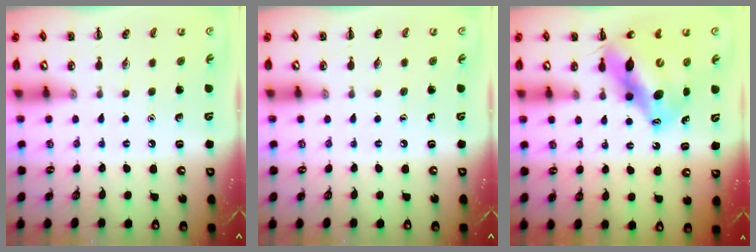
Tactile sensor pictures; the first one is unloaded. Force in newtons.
{"total": 0.0}
{"total": 13.8, "press": 13.4, "slide": 3.5}